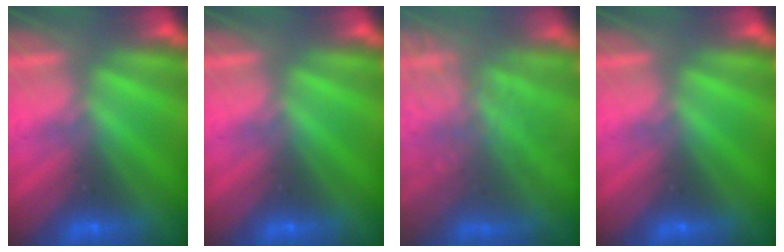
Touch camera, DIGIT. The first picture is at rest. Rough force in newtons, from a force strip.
{"total": 0.0}
{"total": 7.6}
{"total": 0.0}